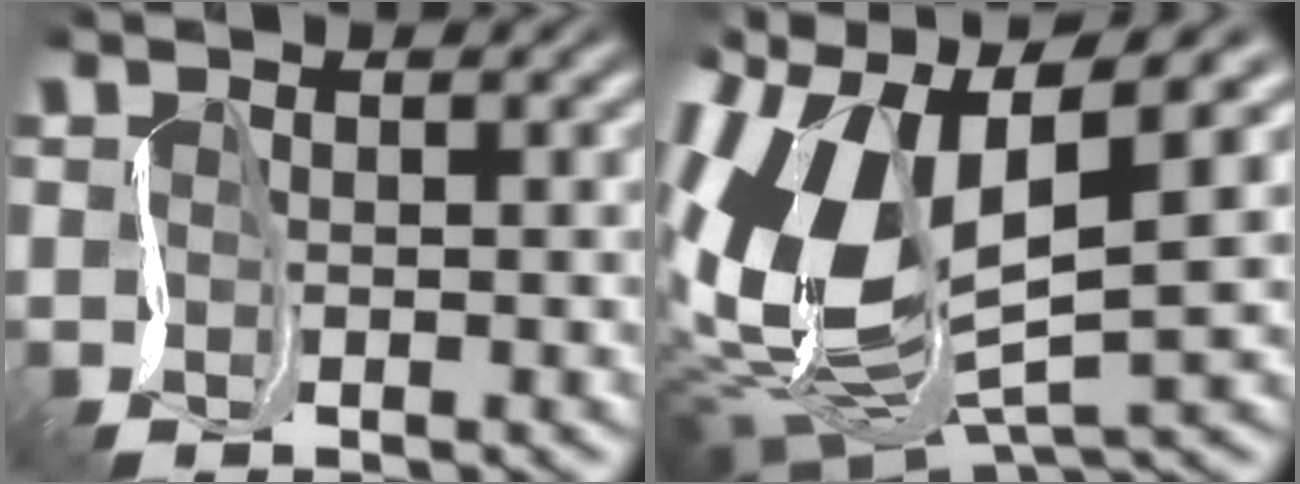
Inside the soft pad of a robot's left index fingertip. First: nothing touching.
{"total": 11.9, "force": [0.8, 6.2, 10.1], "torque": [-0.225, -0.008, 0.012]}